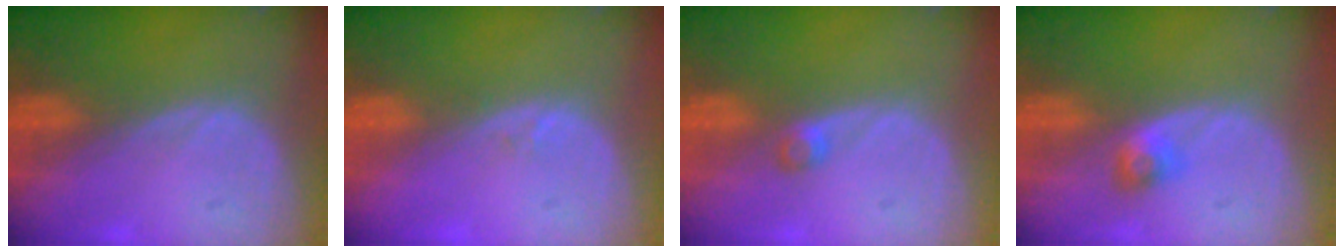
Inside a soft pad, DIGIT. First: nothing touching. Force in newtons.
{"total": 0.6, "press": 0.5, "slide": 0.4}
{"total": 1.6, "press": 1.4, "slide": 0.8}
{"total": 2.6, "press": 2.3, "slide": 1.2}